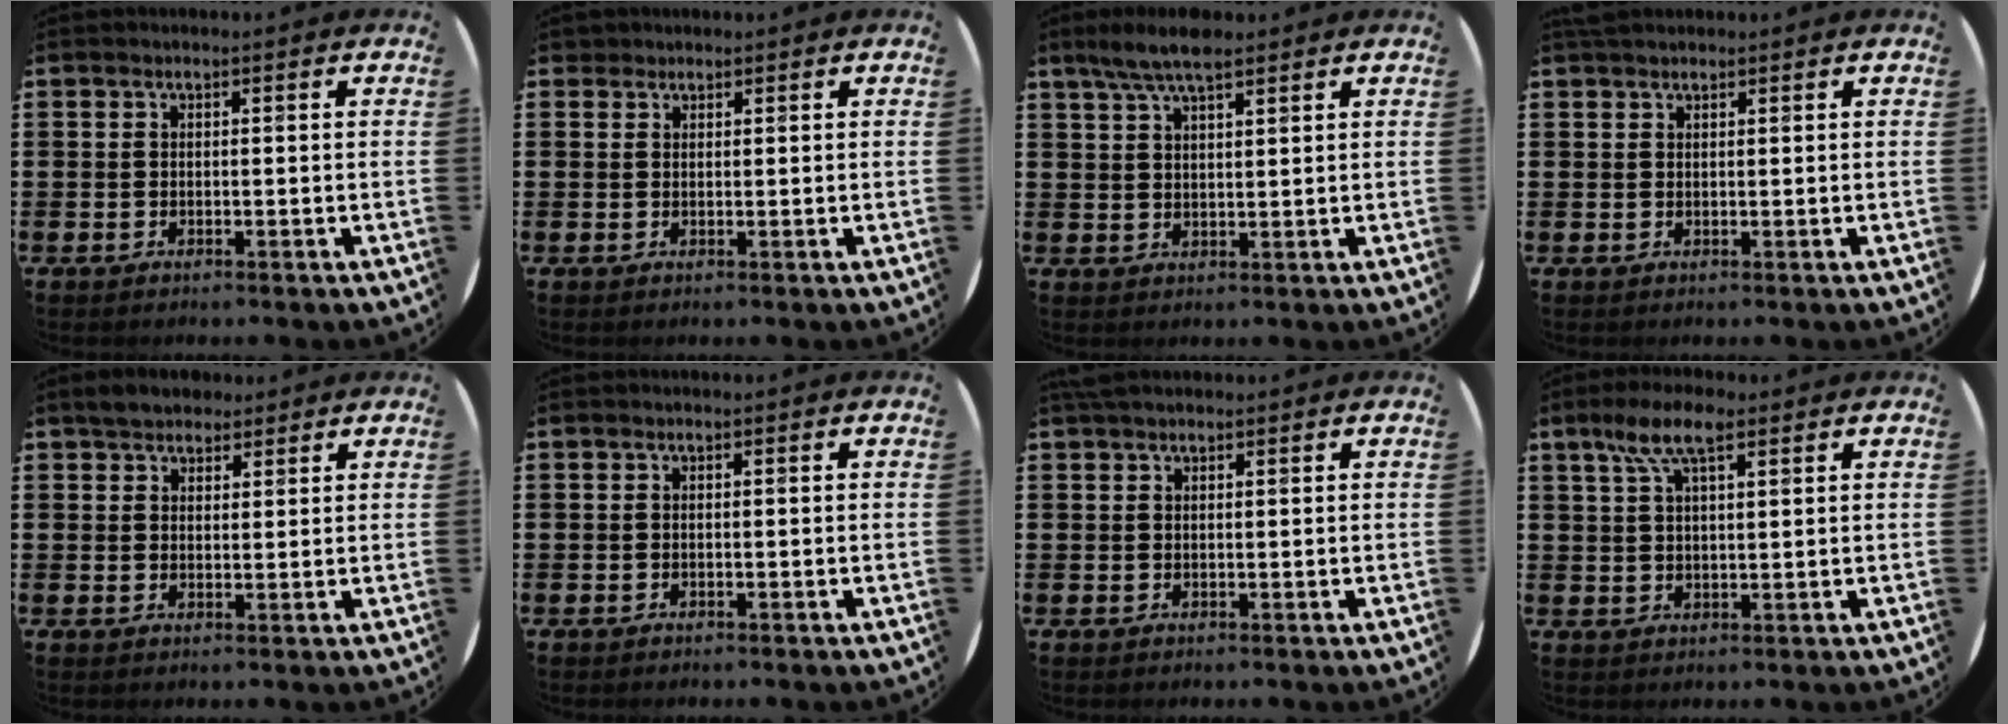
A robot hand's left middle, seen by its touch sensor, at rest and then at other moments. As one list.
[{"total": 1.0, "force": [1.0, 0.4, 0.0], "torque": [-0.002, 0.003, 0.019]}, {"total": 5.4, "force": [4.3, 1.3, 3.1], "torque": [-0.069, -0.002, 0.077]}, {"total": 1.2, "force": [1.1, 0.3, 0.3], "torque": [0.001, 0.000, 0.019]}, {"total": 3.4, "force": [3.1, 1.3, 0.3], "torque": [-0.006, 0.000, 0.058]}, {"total": 0.0}, {"total": 1.4, "force": [1.3, 0.4, 0.5], "torque": [-0.003, 0.000, 0.022]}, {"total": 6.9, "force": [4.1, 2.3, 5.0], "torque": [-0.108, 0.011, 0.072]}]